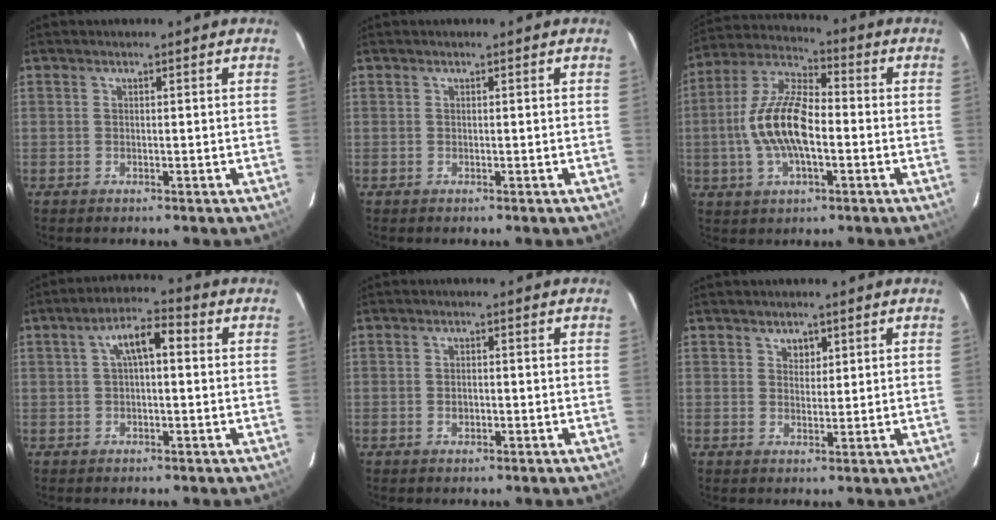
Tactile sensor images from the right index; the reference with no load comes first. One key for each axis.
{"total": 0.0}
{"total": 13.9, "fx": -2.3, "fy": 5.9, "fz": 12.3, "tx": -0.255, "ty": 0.009, "tz": -0.048}
{"total": 6.0, "fx": 0.9, "fy": 2.4, "fz": 5.4, "tx": -0.098, "ty": 0.022, "tz": 0.017}
{"total": 1.4, "fx": -0.5, "fy": 1.0, "fz": 0.9, "tx": -0.017, "ty": 0.004, "tz": -0.008}
{"total": 2.1, "fx": 1.3, "fy": 1.7, "fz": 0.5, "tx": -0.003, "ty": 0.006, "tz": 0.022}